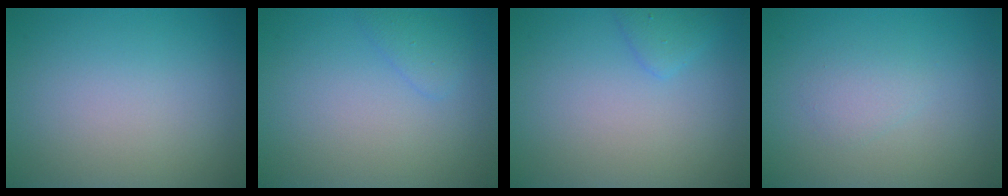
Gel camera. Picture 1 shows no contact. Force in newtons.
{"total": 1.3, "press": 1.3, "slide": 0.0}
{"total": 1.4, "press": 1.4, "slide": 0.1}
{"total": 1.3, "press": 1.3, "slide": 0.0}